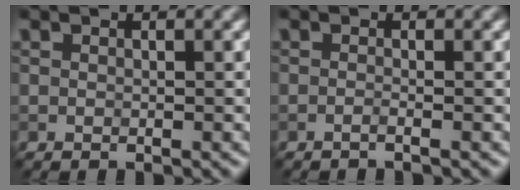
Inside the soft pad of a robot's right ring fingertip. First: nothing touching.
{"total": 0.6, "force": [-0.4, 0.1, 0.5], "torque": [-0.008, -0.001, -0.012]}